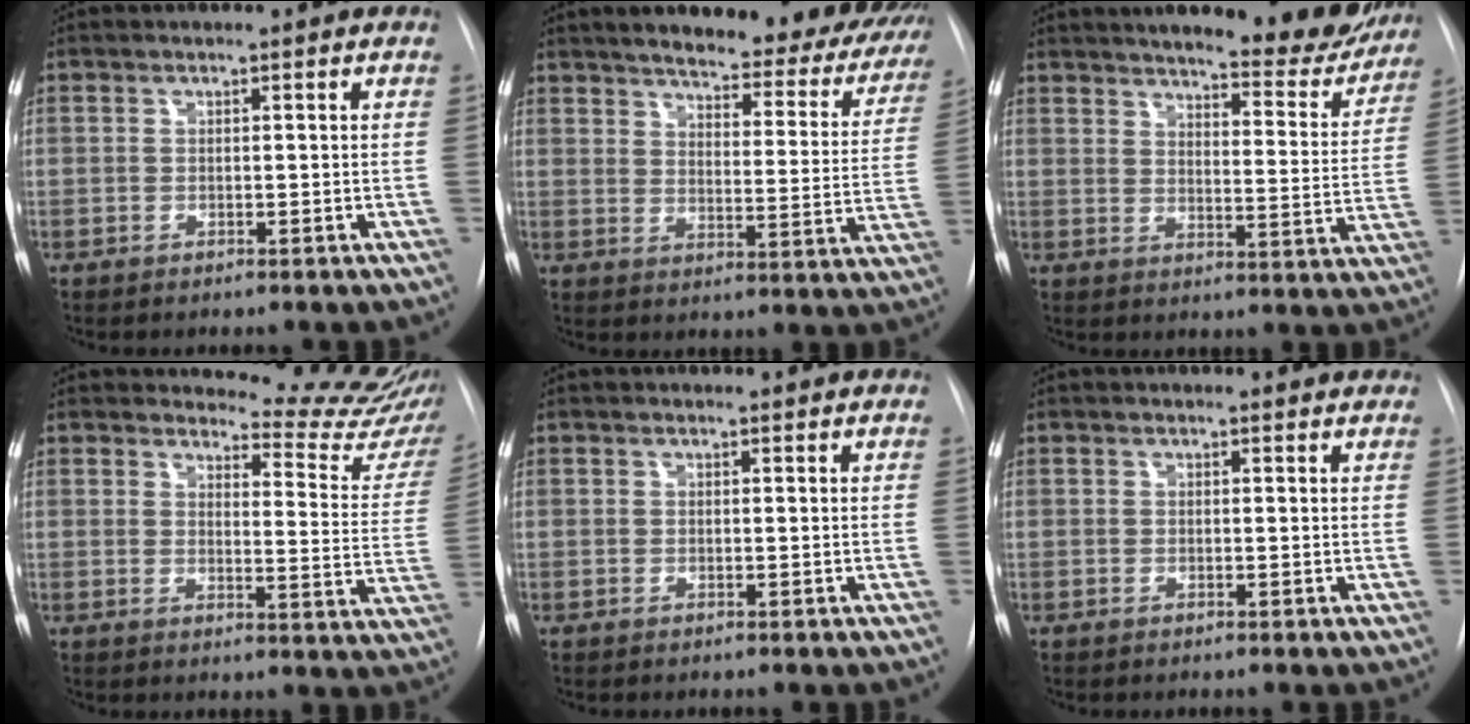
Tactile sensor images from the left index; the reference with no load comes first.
{"total": 26.1, "force": [22.5, 6.9, 11.3], "torque": [-0.156, -0.052, 0.260]}
{"total": 19.9, "force": [17.5, 4.1, 8.7], "torque": [-0.112, -0.038, 0.208]}
{"total": 13.7, "force": [13.6, 0.5, 1.8], "torque": [-0.006, -0.118, 0.137]}
{"total": 1.6, "force": [1.6, 0.4, 0.2], "torque": [-0.012, 0.006, 0.013]}
{"total": 3.0, "force": [2.9, 0.9, 0.3], "torque": [-0.003, 0.001, 0.018]}